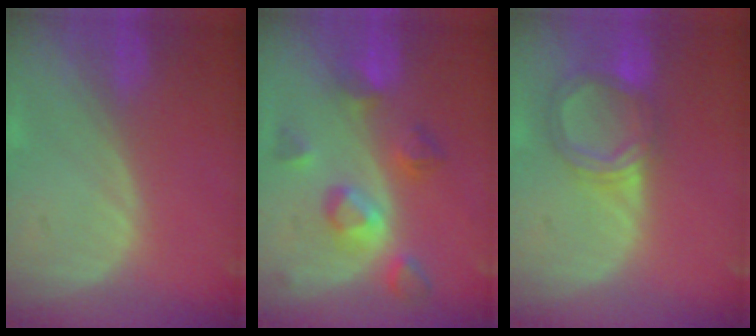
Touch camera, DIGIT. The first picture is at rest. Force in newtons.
{"total": 7.6, "press": 7.3, "slide": 2.0}
{"total": 5.8, "press": 5.7, "slide": 0.6}